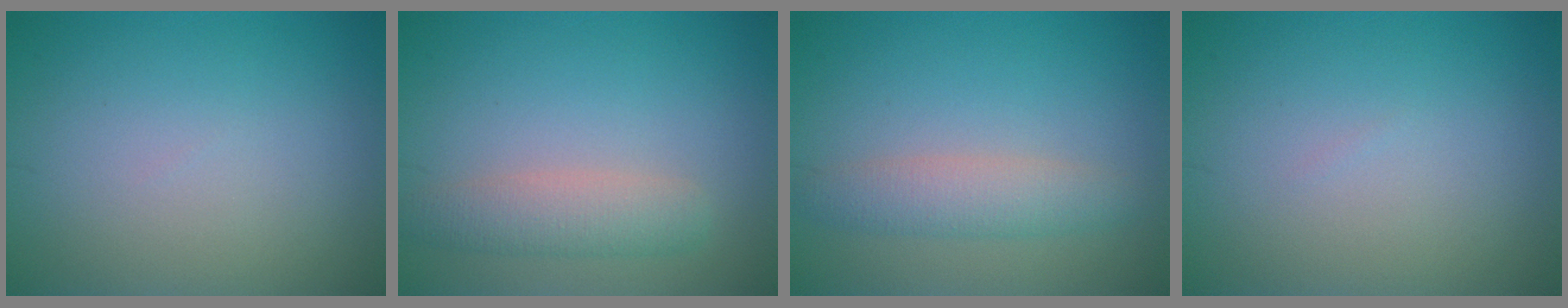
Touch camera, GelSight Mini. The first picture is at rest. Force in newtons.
{"total": 3.0, "press": 3.0, "slide": 0.1}
{"total": 3.0, "press": 3.0, "slide": 0.0}
{"total": 0.0}